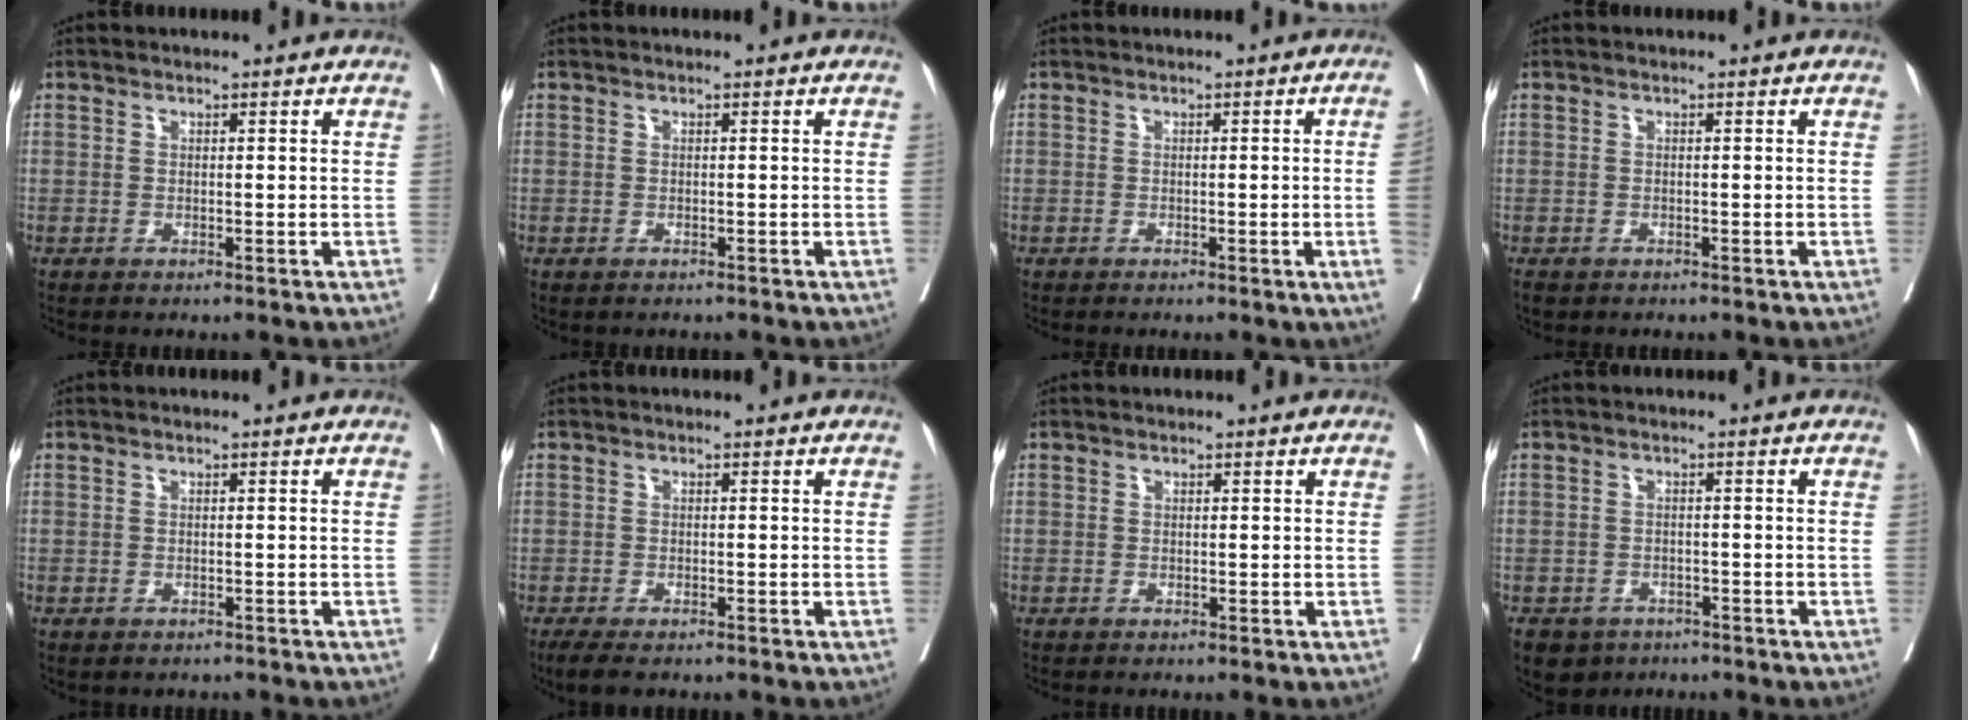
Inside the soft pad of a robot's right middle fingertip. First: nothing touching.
{"total": 0.7, "force": [-0.6, 0.3, 0.1], "torque": [-0.008, -0.001, -0.012]}
{"total": 3.0, "force": [-0.4, -1.3, 2.6], "torque": [-0.033, -0.004, -0.002]}
{"total": 2.9, "force": [-2.3, 1.4, 1.1], "torque": [-0.021, -0.008, -0.034]}
{"total": 1.6, "force": [-1.4, 0.7, 0.3], "torque": [-0.007, -0.002, -0.019]}
{"total": 3.9, "force": [-2.9, 1.4, 2.1], "torque": [-0.038, -0.010, -0.045]}
{"total": 0.0}
{"total": 4.9, "force": [-3.5, 3.3, 0.8], "torque": [-0.009, 0.002, -0.053]}